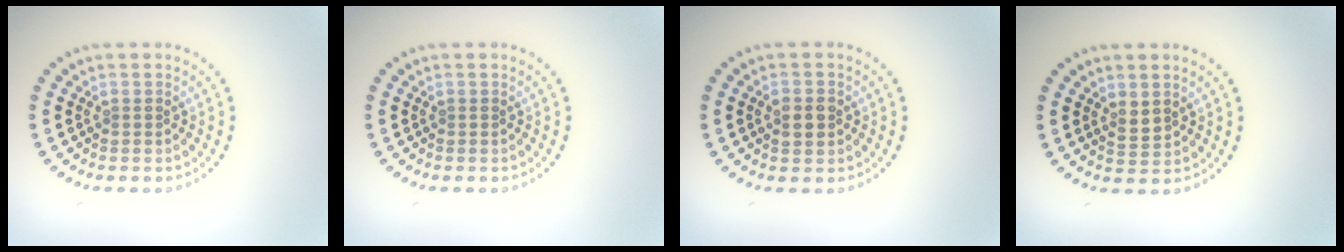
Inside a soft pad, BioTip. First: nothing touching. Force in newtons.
{"total": 0.0}
{"total": 2.4, "press": 2.4, "slide": 0.1}
{"total": 1.4, "press": 1.4, "slide": 0.4}